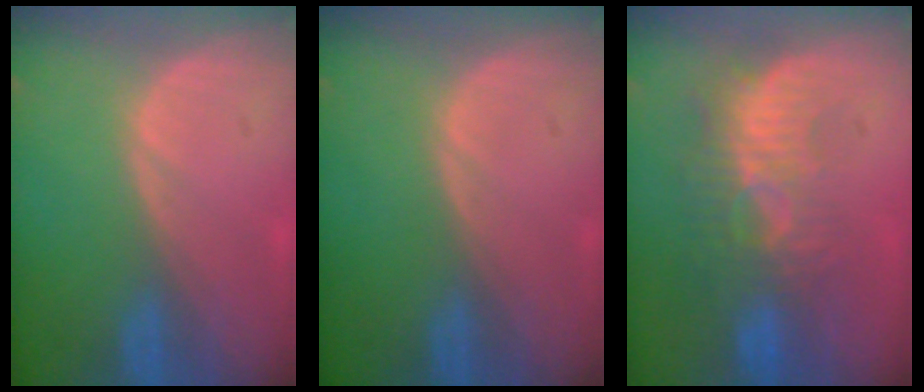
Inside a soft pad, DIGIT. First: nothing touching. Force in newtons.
{"total": 0.0}
{"total": 9.0, "press": 8.2, "slide": 3.7}